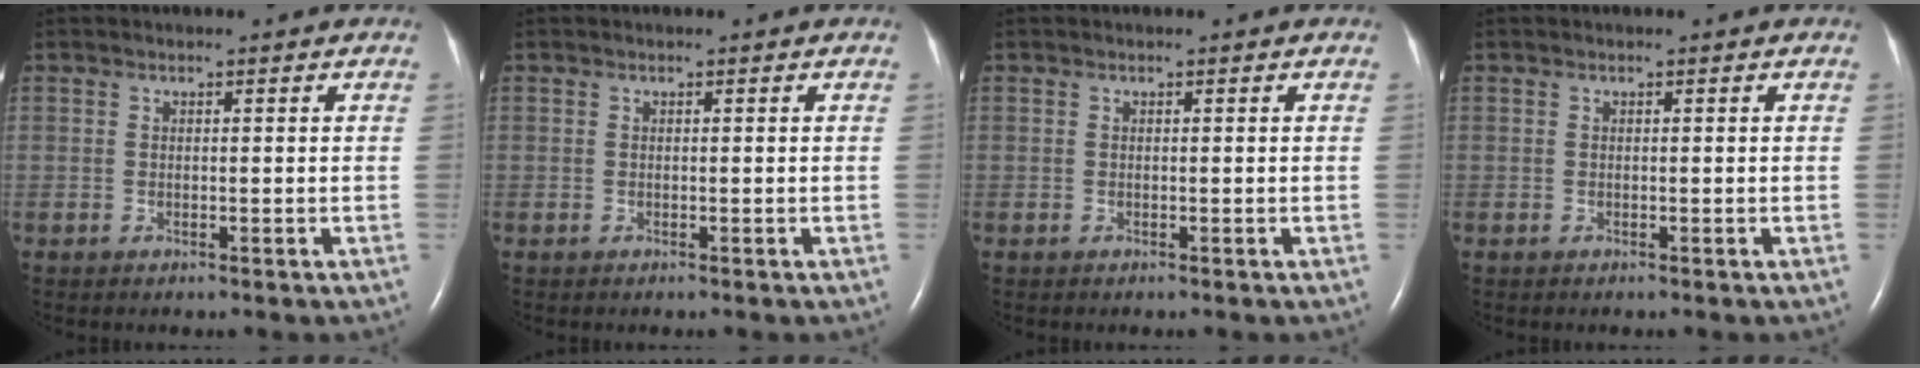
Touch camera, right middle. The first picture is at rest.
{"total": 0.0}
{"total": 0.0}
{"total": 0.0}